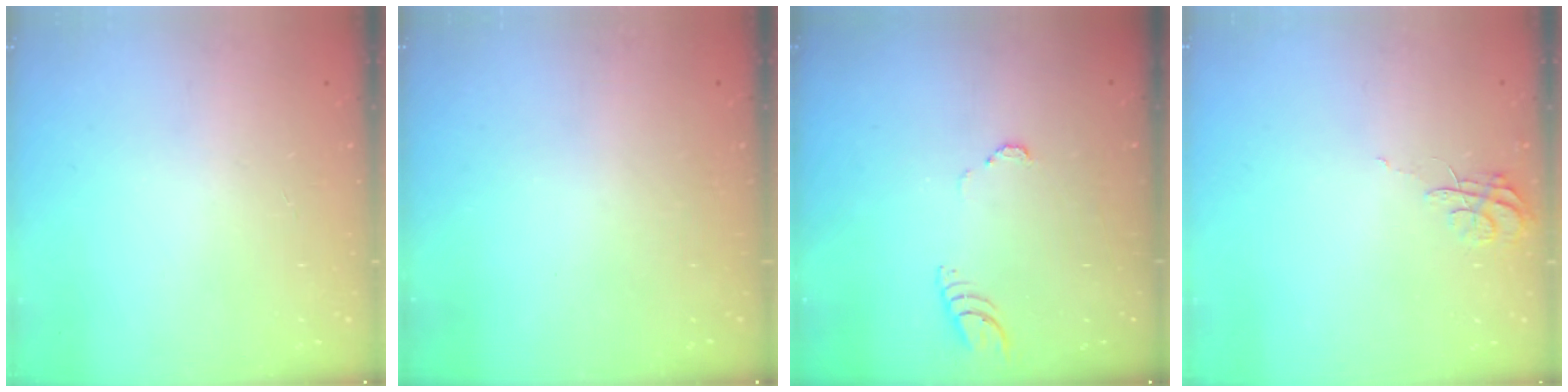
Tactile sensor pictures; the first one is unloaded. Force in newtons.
{"total": 0.0}
{"total": 3.5, "press": 3.5, "slide": 0.3}
{"total": 6.1, "press": 6.0, "slide": 0.5}